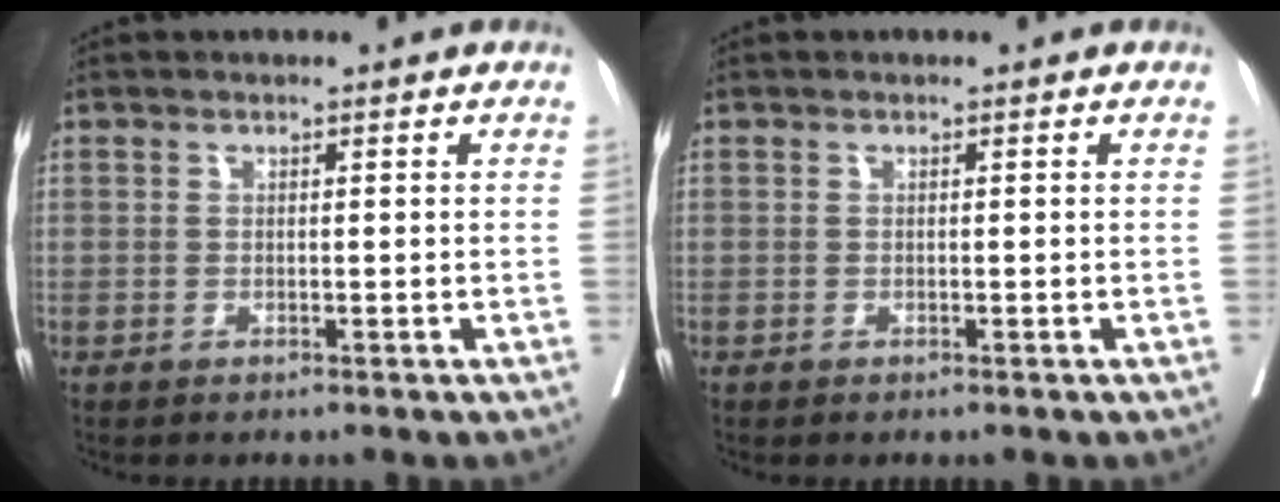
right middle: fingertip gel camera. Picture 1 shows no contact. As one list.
[{"total": 0.6, "force": [0.6, -0.1, -0.1], "torque": [0.000, 0.002, 0.010]}]